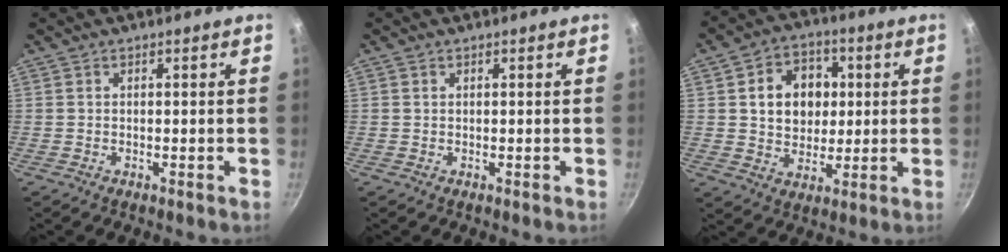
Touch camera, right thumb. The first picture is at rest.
{"total": 0.0}
{"total": 11.8, "force": [2.0, 9.6, 6.6], "torque": [-0.070, 0.004, 0.031]}